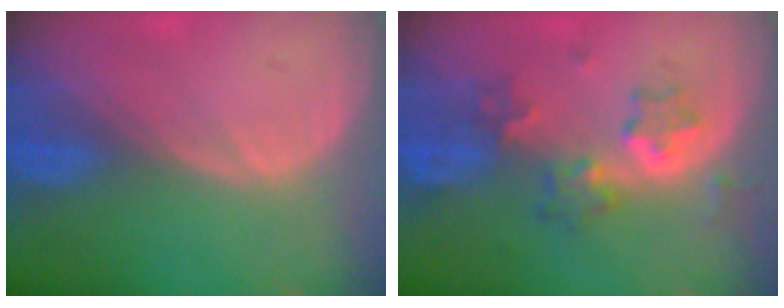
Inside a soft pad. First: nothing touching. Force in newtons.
{"total": 5.8, "press": 5.8, "slide": 0.8}